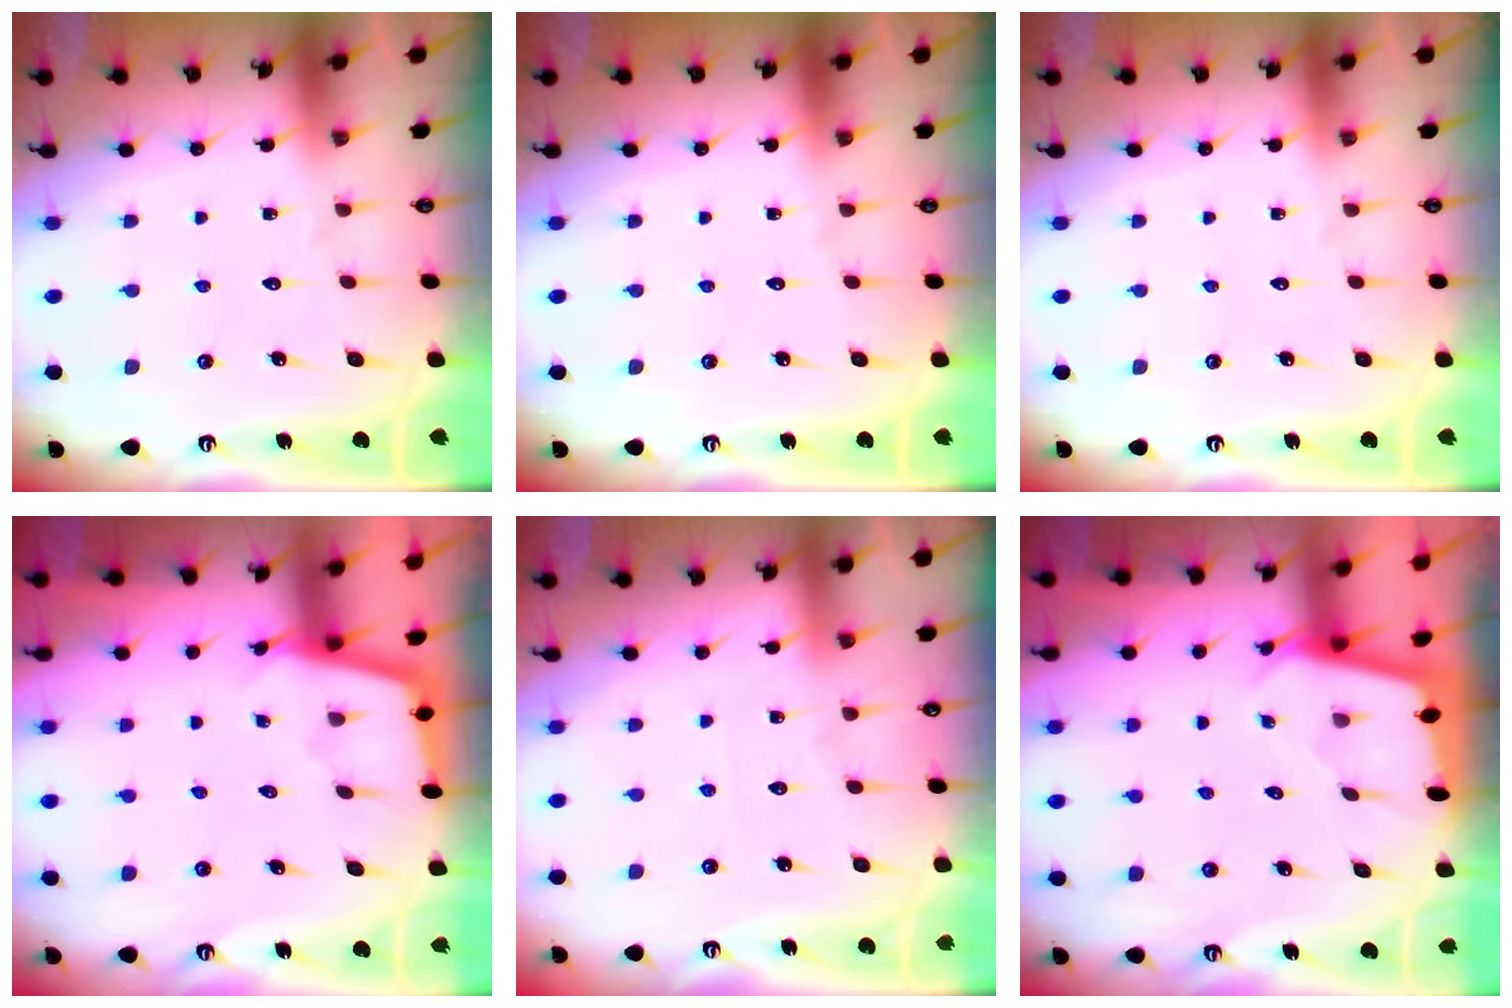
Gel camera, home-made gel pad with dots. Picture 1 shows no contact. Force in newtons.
{"total": 0.0}
{"total": 0.0}
{"total": 3.8, "press": 3.8, "slide": 0.2}
{"total": 2.4, "press": 2.4, "slide": 0.4}
{"total": 2.0, "press": 2.0, "slide": 0.2}